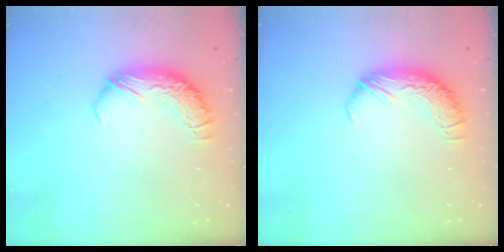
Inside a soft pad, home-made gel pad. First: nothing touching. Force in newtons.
{"total": 0.0}